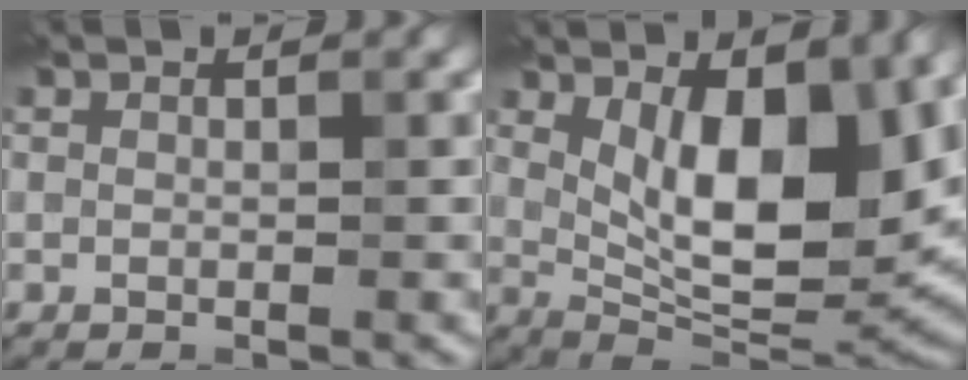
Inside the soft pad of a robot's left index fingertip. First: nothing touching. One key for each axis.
{"total": 10.9, "fx": 2.8, "fy": 4.4, "fz": 9.6, "tx": -0.146, "ty": -0.011, "tz": 0.049}